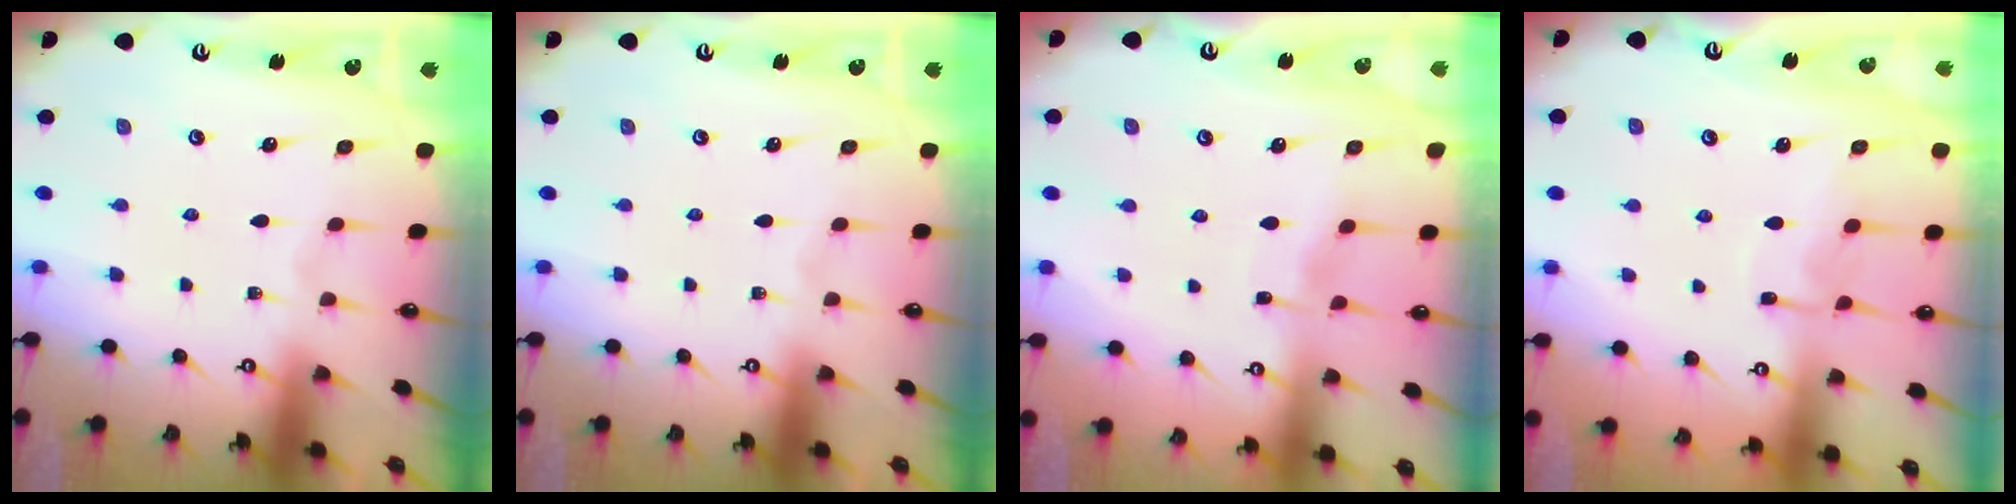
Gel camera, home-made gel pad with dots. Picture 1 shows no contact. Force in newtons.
{"total": 0.0}
{"total": 3.7, "press": 3.6, "slide": 0.4}
{"total": 6.7, "press": 6.7, "slide": 0.5}